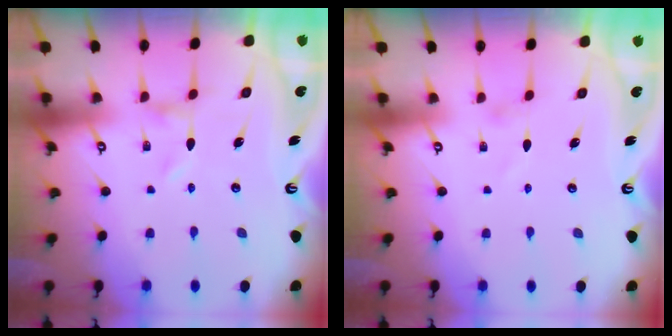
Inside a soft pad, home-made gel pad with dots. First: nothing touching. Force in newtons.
{"total": 1.4, "press": 1.4, "slide": 0.0}